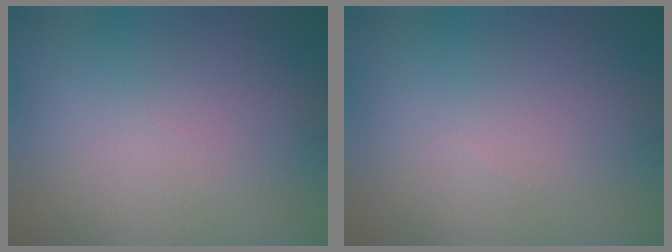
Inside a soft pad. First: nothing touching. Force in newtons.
{"total": 0.0}